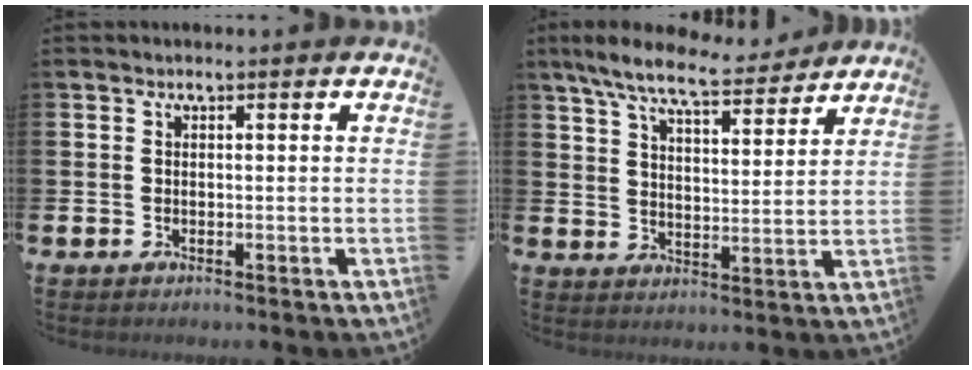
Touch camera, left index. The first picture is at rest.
{"total": 8.6, "force": [7.8, 1.5, 3.4], "torque": [-0.093, -0.038, 0.140]}